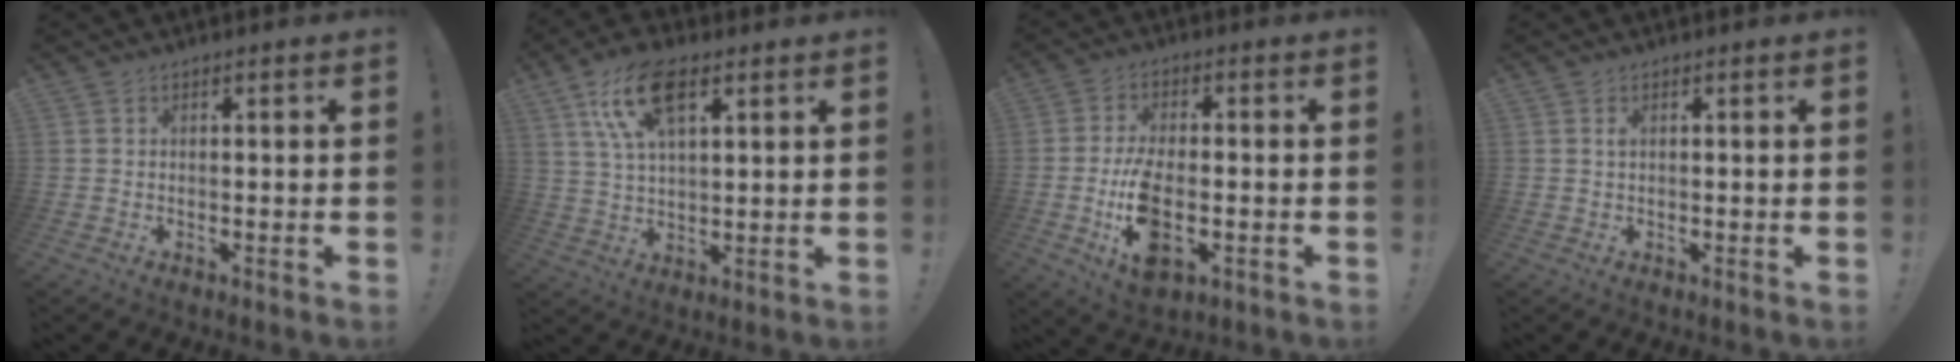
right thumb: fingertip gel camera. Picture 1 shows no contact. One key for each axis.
{"total": 13.8, "fx": 6.6, "fy": 6.5, "fz": 10.3, "tx": -0.198, "ty": -0.011, "tz": 0.119}
{"total": 12.1, "fx": -3.0, "fy": 6.2, "fz": 10.0, "tx": -0.190, "ty": -0.005, "tz": -0.049}
{"total": 0.7, "fx": 0.2, "fy": 0.2, "fz": 0.6, "tx": -0.010, "ty": 0.001, "tz": 0.003}